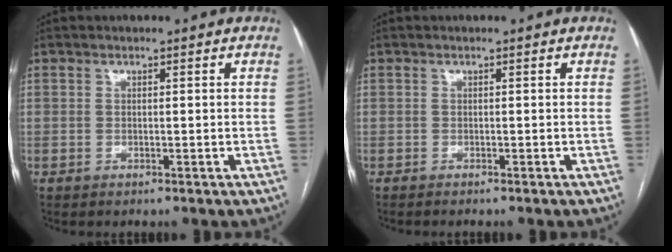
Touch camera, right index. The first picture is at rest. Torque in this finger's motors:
{"motor_torque": [-0.13, -0.12, 0.03, -0.01]}